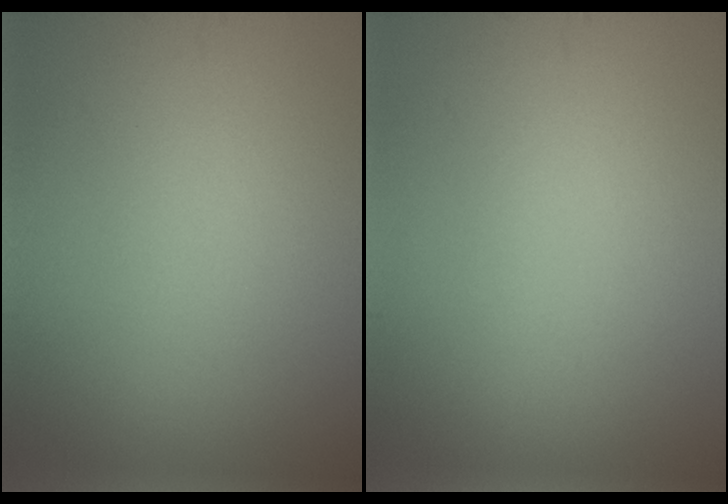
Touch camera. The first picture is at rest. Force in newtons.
{"total": 0.0}